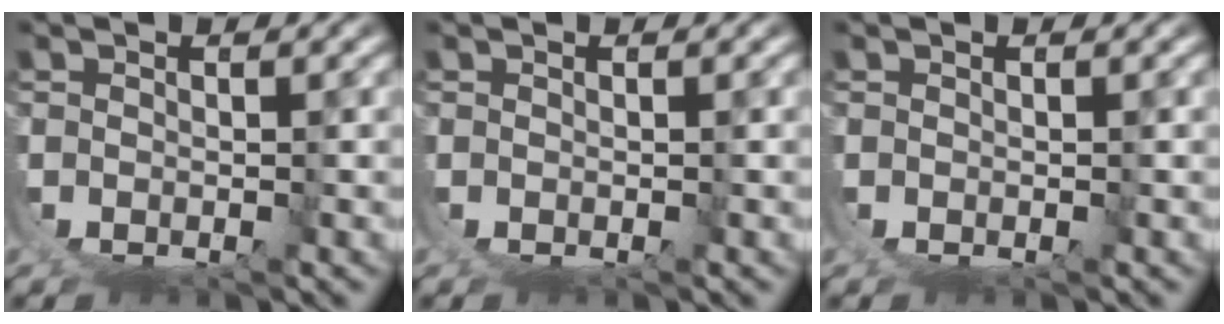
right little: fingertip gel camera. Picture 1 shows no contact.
{"total": 0.0}
{"total": 0.0}